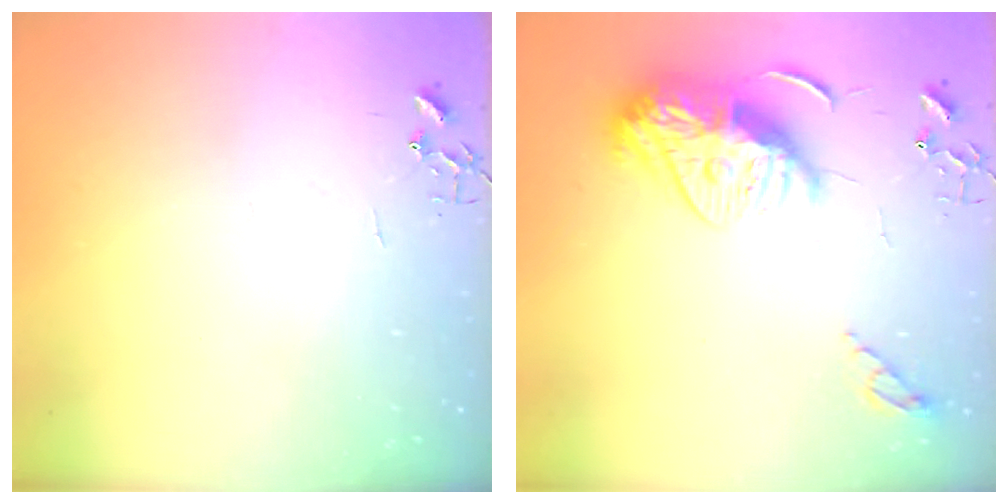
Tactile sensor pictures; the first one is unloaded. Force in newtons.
{"total": 16.0, "press": 16.0, "slide": 0.9}